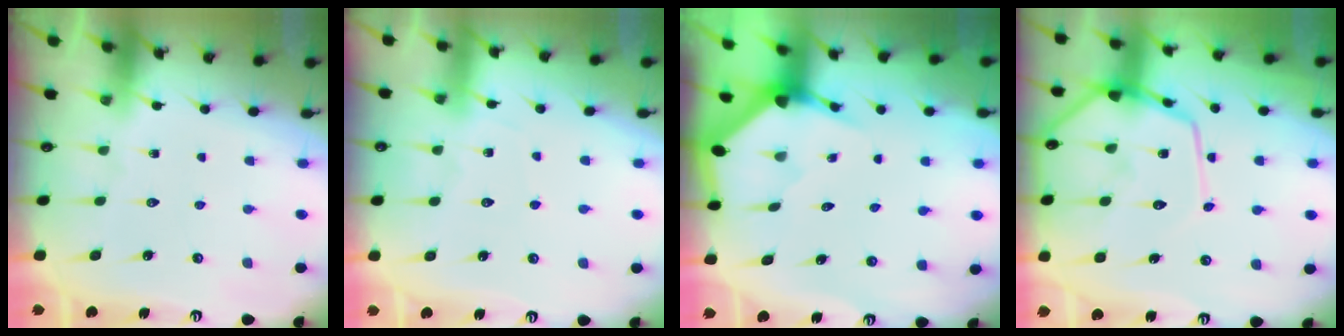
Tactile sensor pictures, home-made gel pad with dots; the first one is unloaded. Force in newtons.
{"total": 5.2, "press": 5.1, "slide": 0.7}
{"total": 3.2, "press": 3.2, "slide": 0.3}
{"total": 14.3, "press": 14.2, "slide": 1.4}